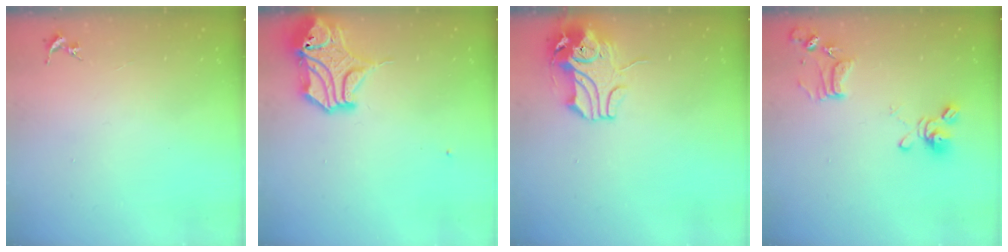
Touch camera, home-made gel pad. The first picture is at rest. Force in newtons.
{"total": 14.5, "press": 14.4, "slide": 2.2}
{"total": 10.6, "press": 10.5, "slide": 1.9}
{"total": 13.1, "press": 13.0, "slide": 1.3}